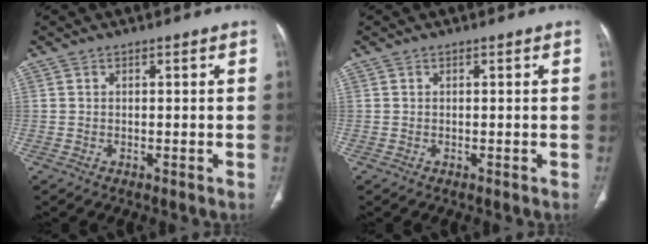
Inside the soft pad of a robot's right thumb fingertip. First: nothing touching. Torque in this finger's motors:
{"motor_torque": [0.00, 0.02, -0.02, 0.00, 0.01]}